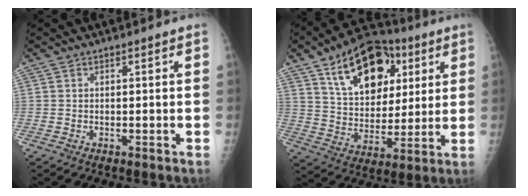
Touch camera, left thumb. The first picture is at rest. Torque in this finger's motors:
{"motor_torque": [1.28, 1.27, 0.62, -0.01, 0.14]}